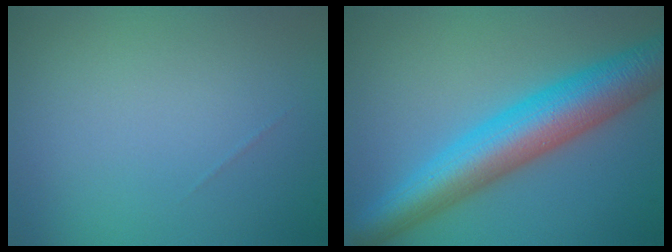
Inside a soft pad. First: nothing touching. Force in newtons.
{"total": 8.6, "press": 8.6, "slide": 0.2}